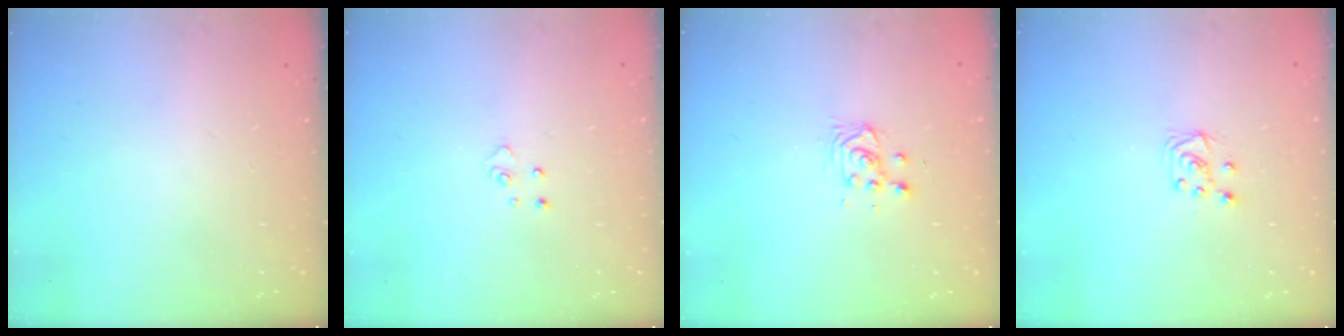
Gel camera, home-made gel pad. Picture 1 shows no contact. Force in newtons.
{"total": 4.0, "press": 4.0, "slide": 0.4}
{"total": 3.6, "press": 3.6, "slide": 0.1}
{"total": 5.2, "press": 5.2, "slide": 0.4}